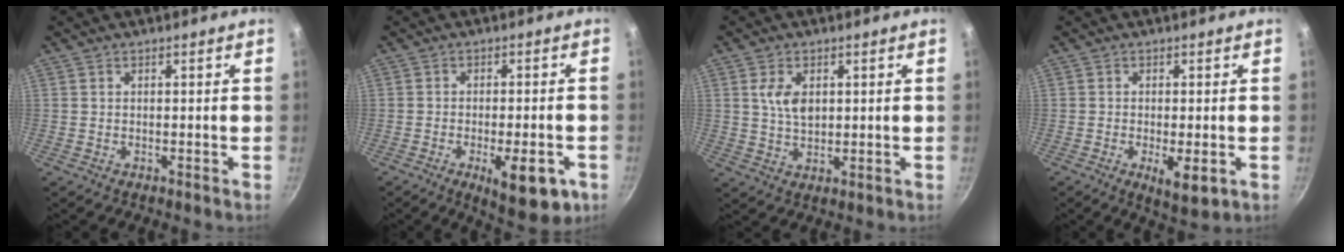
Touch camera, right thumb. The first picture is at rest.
{"total": 10.4, "force": [-4.3, 3.6, 8.8], "torque": [-0.115, 0.003, -0.053]}
{"total": 5.1, "force": [1.5, 3.1, 3.8], "torque": [-0.065, -0.008, 0.032]}
{"total": 5.3, "force": [-1.6, 1.8, 4.8], "torque": [-0.076, -0.013, -0.022]}